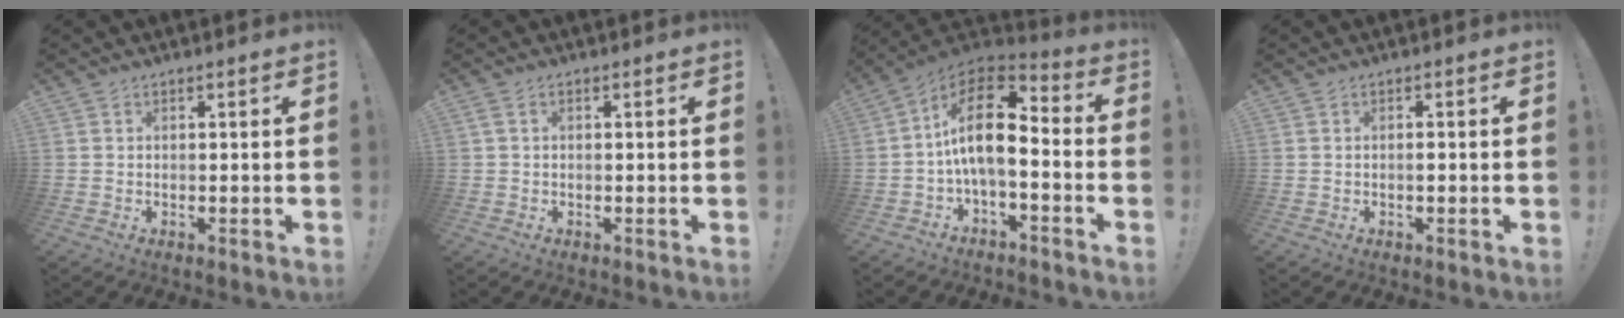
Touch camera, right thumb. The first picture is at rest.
{"total": 1.4, "force": [0.1, 0.7, 1.2], "torque": [-0.027, 0.005, 0.003]}
{"total": 15.1, "force": [0.9, 6.9, 13.3], "torque": [-0.237, -0.002, 0.017]}
{"total": 0.7, "force": [-0.3, 0.3, 0.5], "torque": [-0.002, -0.001, -0.008]}